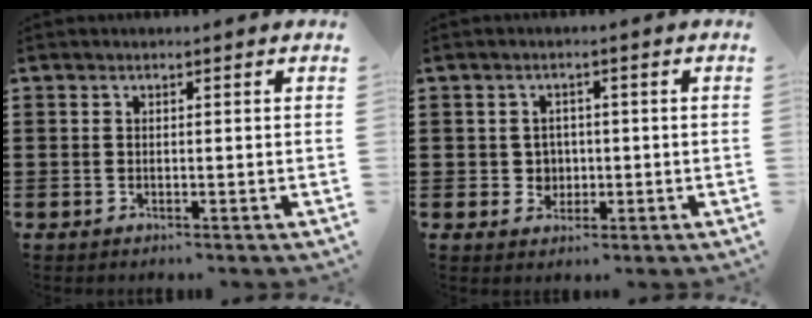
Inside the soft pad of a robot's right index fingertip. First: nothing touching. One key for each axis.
{"total": 2.8, "fx": -0.1, "fy": 2.7, "fz": 0.6, "tx": -0.022, "ty": 0.010, "tz": -0.006}